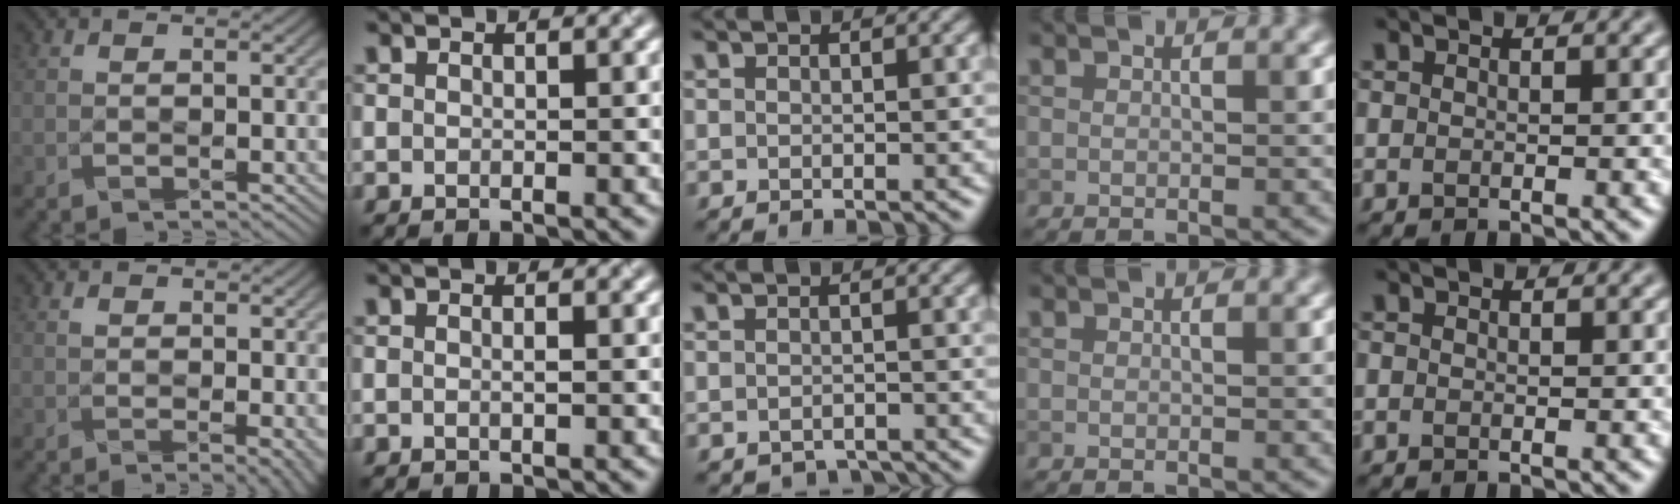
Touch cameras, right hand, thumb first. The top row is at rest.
{"thumb": {"total": 2.8, "force": [0.4, 1.4, 2.4], "torque": [-0.033, -0.002, 0.009]}, "index": {"total": 0.6, "force": [-0.1, 0.1, 0.6], "torque": [-0.011, -0.001, -0.002]}, "middle": {"total": 2.0, "force": [-1.8, 0.7, 0.3], "torque": [0.002, -0.008, -0.027]}}